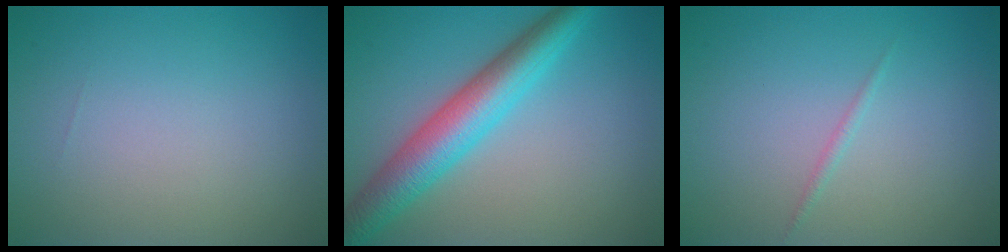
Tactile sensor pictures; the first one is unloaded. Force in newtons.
{"total": 6.4, "press": 6.4, "slide": 0.2}
{"total": 0.6, "press": 0.6, "slide": 0.1}